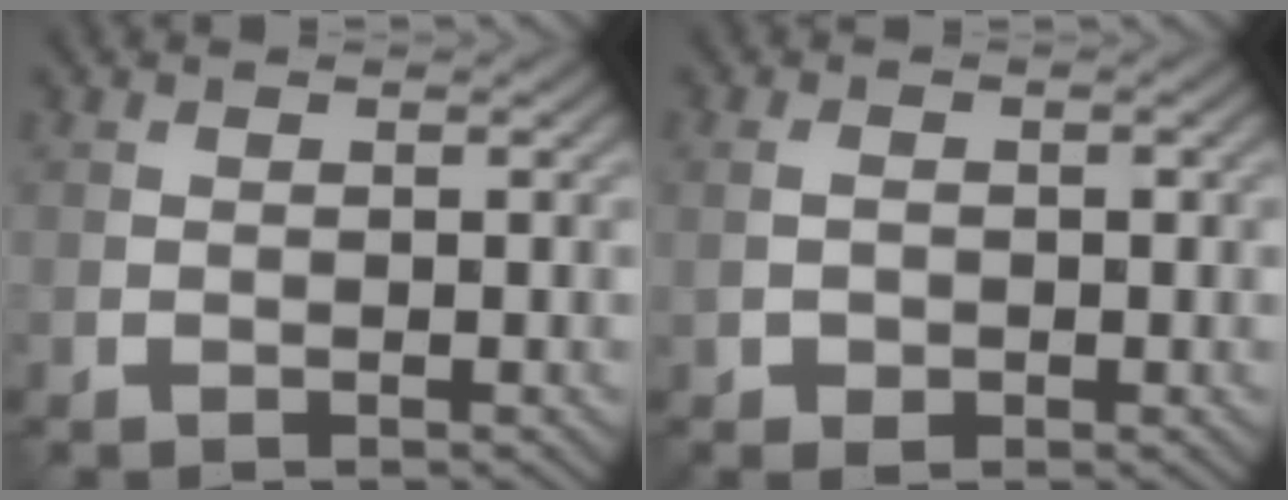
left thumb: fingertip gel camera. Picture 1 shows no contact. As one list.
[{"total": 2.1, "force": [-0.4, 1.4, 1.5], "torque": [-0.031, -0.003, -0.001]}]